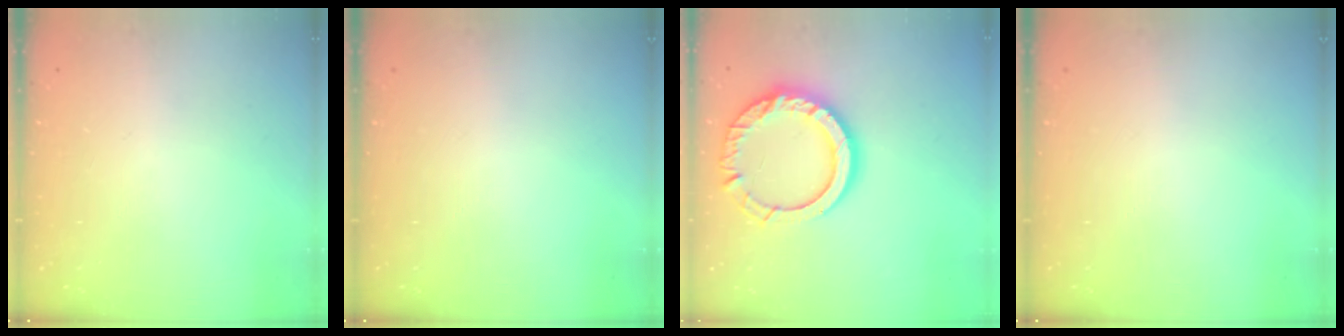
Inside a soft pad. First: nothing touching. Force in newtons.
{"total": 0.0}
{"total": 16.7, "press": 16.7, "slide": 1.4}
{"total": 0.0}